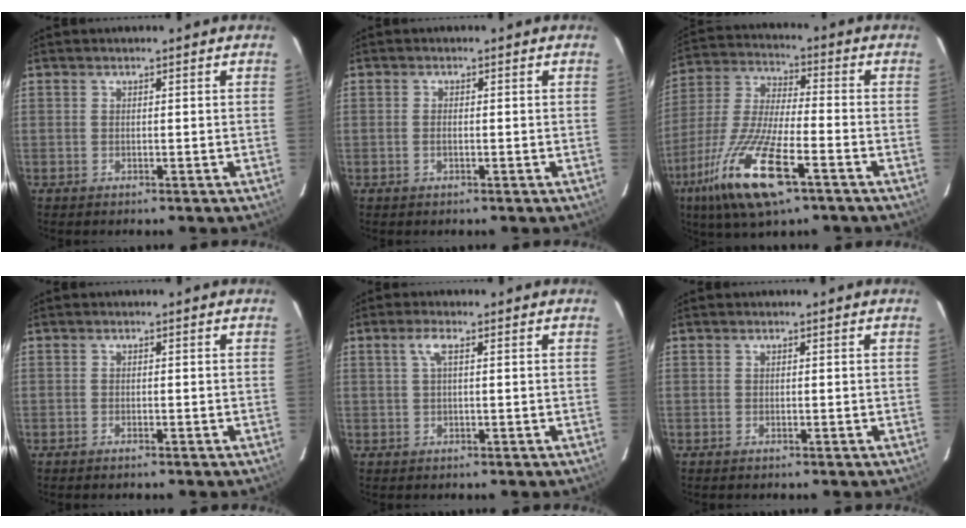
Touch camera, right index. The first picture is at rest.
{"total": 1.0, "force": [-0.3, 0.4, 0.9], "torque": [-0.018, 0.003, -0.006]}
{"total": 18.4, "force": [-9.5, 4.6, 15.0], "torque": [-0.328, -0.036, -0.186]}
{"total": 0.7, "force": [-0.6, 0.2, 0.3], "torque": [-0.008, 0.001, -0.013]}
{"total": 2.3, "force": [0.7, 0.2, 2.2], "torque": [-0.045, 0.006, 0.011]}
{"total": 0.0}